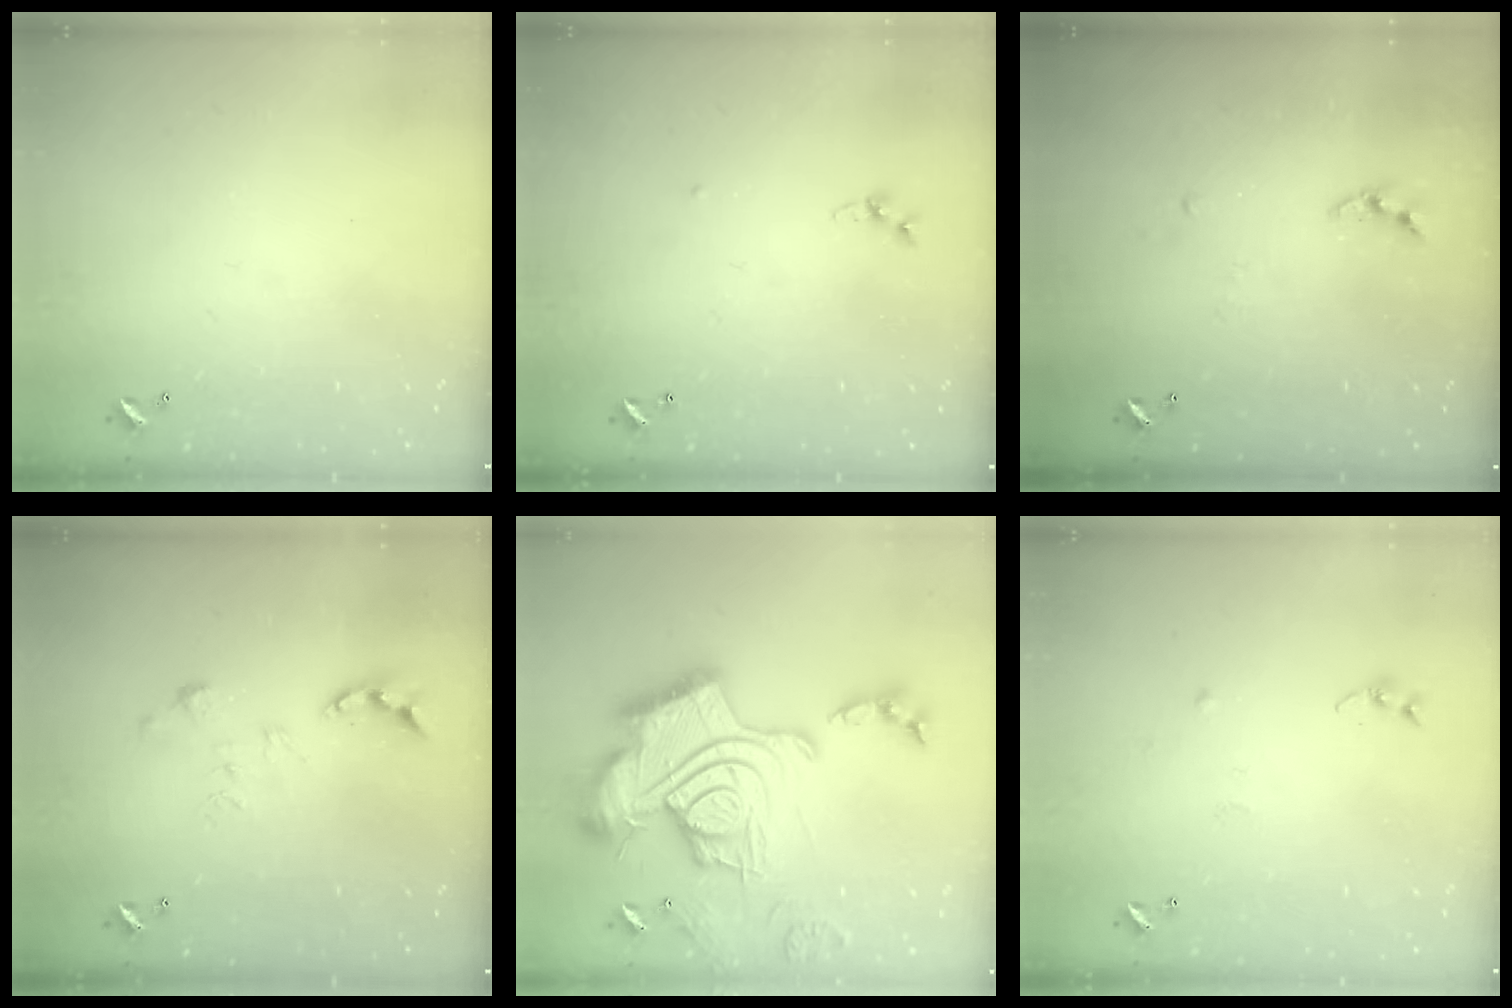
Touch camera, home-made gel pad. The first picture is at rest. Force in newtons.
{"total": 5.3, "press": 5.2, "slide": 0.6}
{"total": 4.2, "press": 4.2, "slide": 0.3}
{"total": 4.9, "press": 4.8, "slide": 0.8}
{"total": 3.8, "press": 3.1, "slide": 2.2}
{"total": 7.8, "press": 7.7, "slide": 0.8}